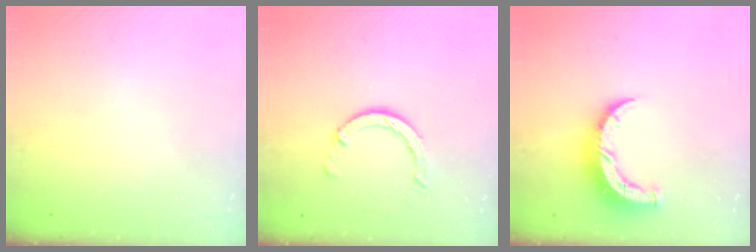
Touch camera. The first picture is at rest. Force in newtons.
{"total": 5.2, "press": 5.2, "slide": 0.4}
{"total": 8.1, "press": 8.1, "slide": 0.5}